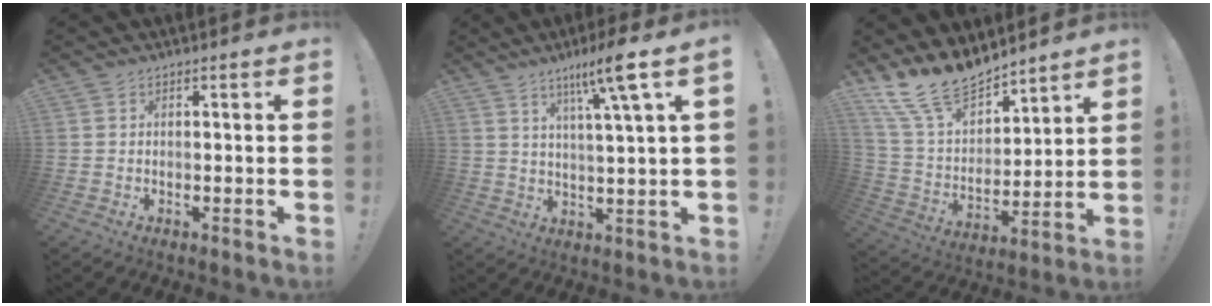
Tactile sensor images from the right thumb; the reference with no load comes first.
{"total": 11.1, "force": [6.0, -0.3, 9.4], "torque": [-0.154, -0.028, 0.085]}
{"total": 17.1, "force": [14.2, 6.9, 6.6], "torque": [-0.141, -0.110, 0.268]}